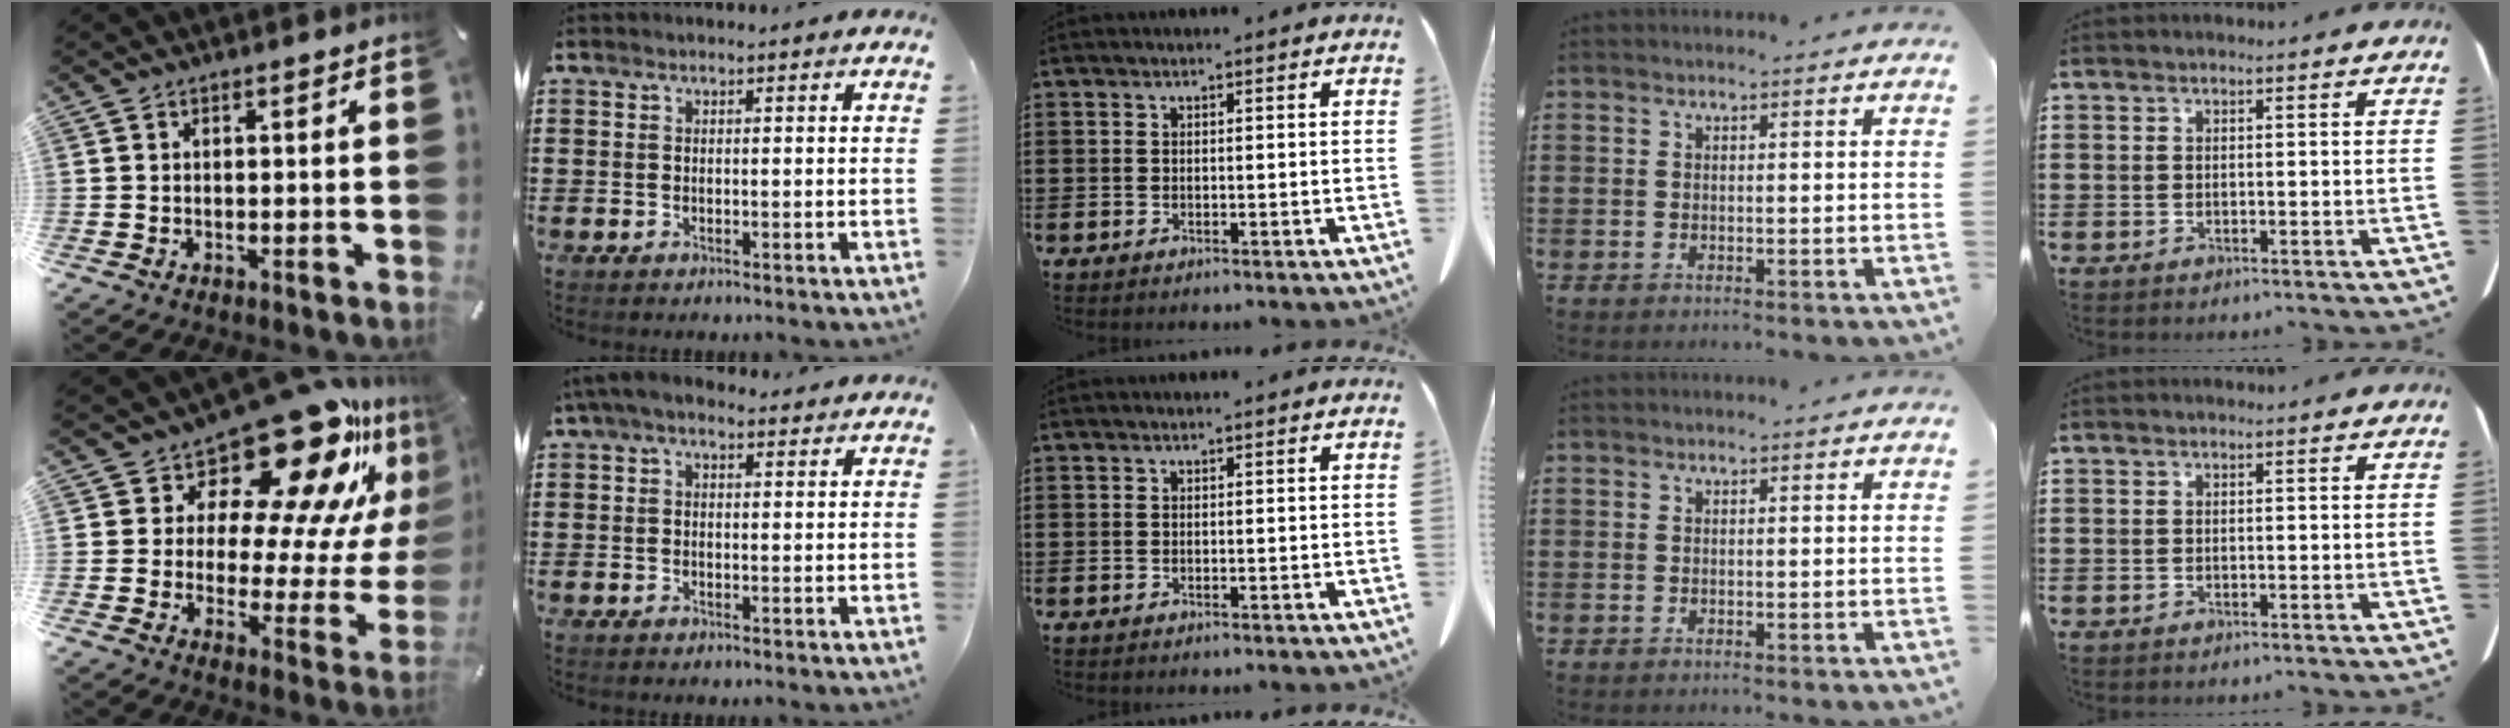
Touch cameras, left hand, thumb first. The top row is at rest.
{"thumb": {"total": 21.1, "force": [15.7, 8.2, 11.4], "torque": [-0.154, -0.139, 0.256]}, "index": {"total": 3.2, "force": [1.8, 1.5, 2.2], "torque": [-0.048, 0.005, 0.033]}}